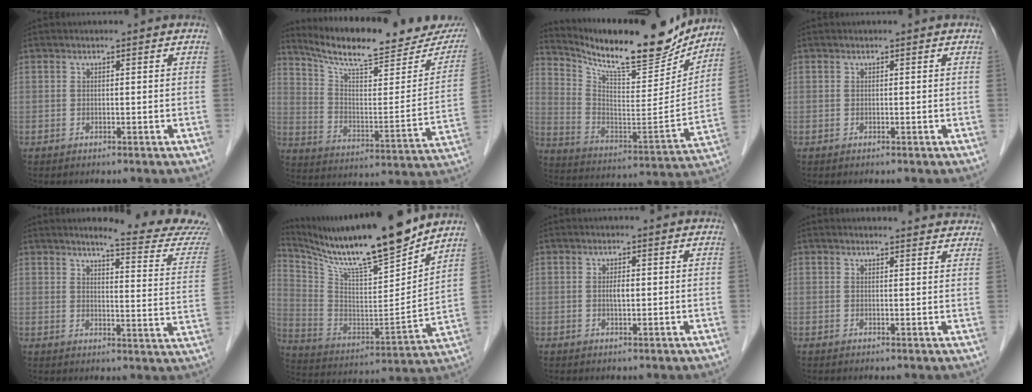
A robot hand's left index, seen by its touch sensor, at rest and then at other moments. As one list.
[{"total": 22.2, "force": [19.6, 3.7, 9.8], "torque": [-0.147, -0.039, 0.275]}, {"total": 20.6, "force": [18.6, 3.2, 8.3], "torque": [-0.154, -0.038, 0.289]}, {"total": 0.0}, {"total": 14.5, "force": [13.9, -1.0, 3.9], "torque": [-0.046, -0.093, 0.150]}, {"total": 21.1, "force": [18.0, 1.1, 10.9], "torque": [-0.201, -0.014, 0.309]}, {"total": 1.5, "force": [0.1, 0.5, 1.4], "torque": [-0.028, 0.001, 0.002]}, {"total": 7.3, "force": [7.1, 1.1, 1.2], "torque": [0.001, 0.002, 0.058]}]